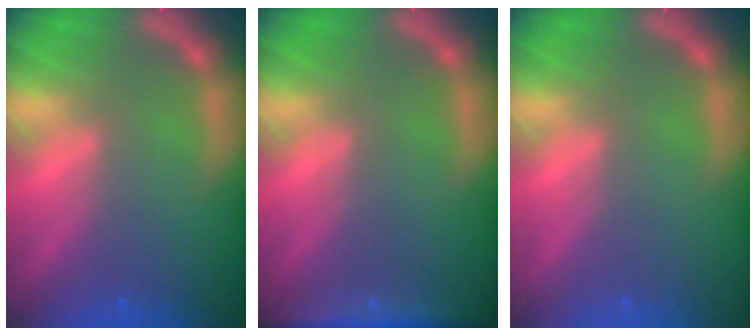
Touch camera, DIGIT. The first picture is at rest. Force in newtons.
{"total": 4.5}
{"total": 0.0}